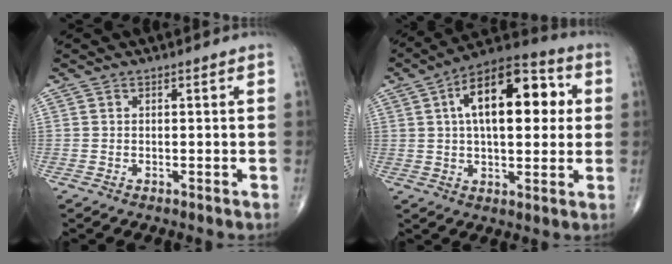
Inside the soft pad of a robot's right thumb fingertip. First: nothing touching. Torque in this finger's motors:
{"motor_torque": [0.84, 3.82, 1.71, 0.17, 0.58]}